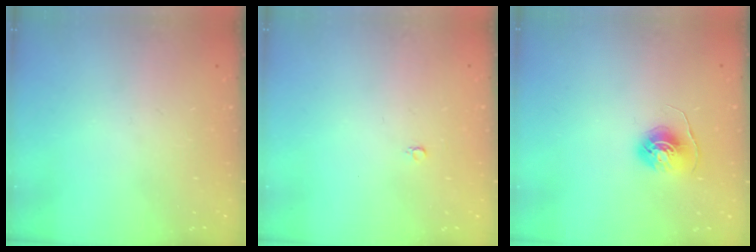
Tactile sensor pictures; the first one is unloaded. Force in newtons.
{"total": 2.4, "press": 2.4, "slide": 0.2}
{"total": 6.1, "press": 6.1, "slide": 0.5}